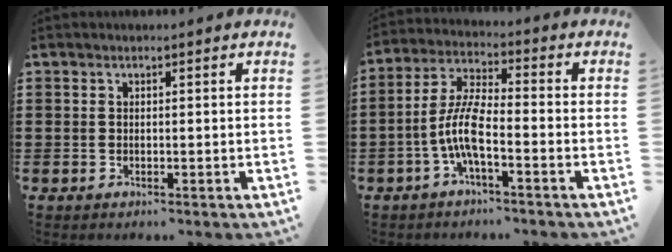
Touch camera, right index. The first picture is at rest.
{"total": 7.3, "force": [-2.7, 1.8, 6.6], "torque": [-0.160, -0.013, -0.060]}